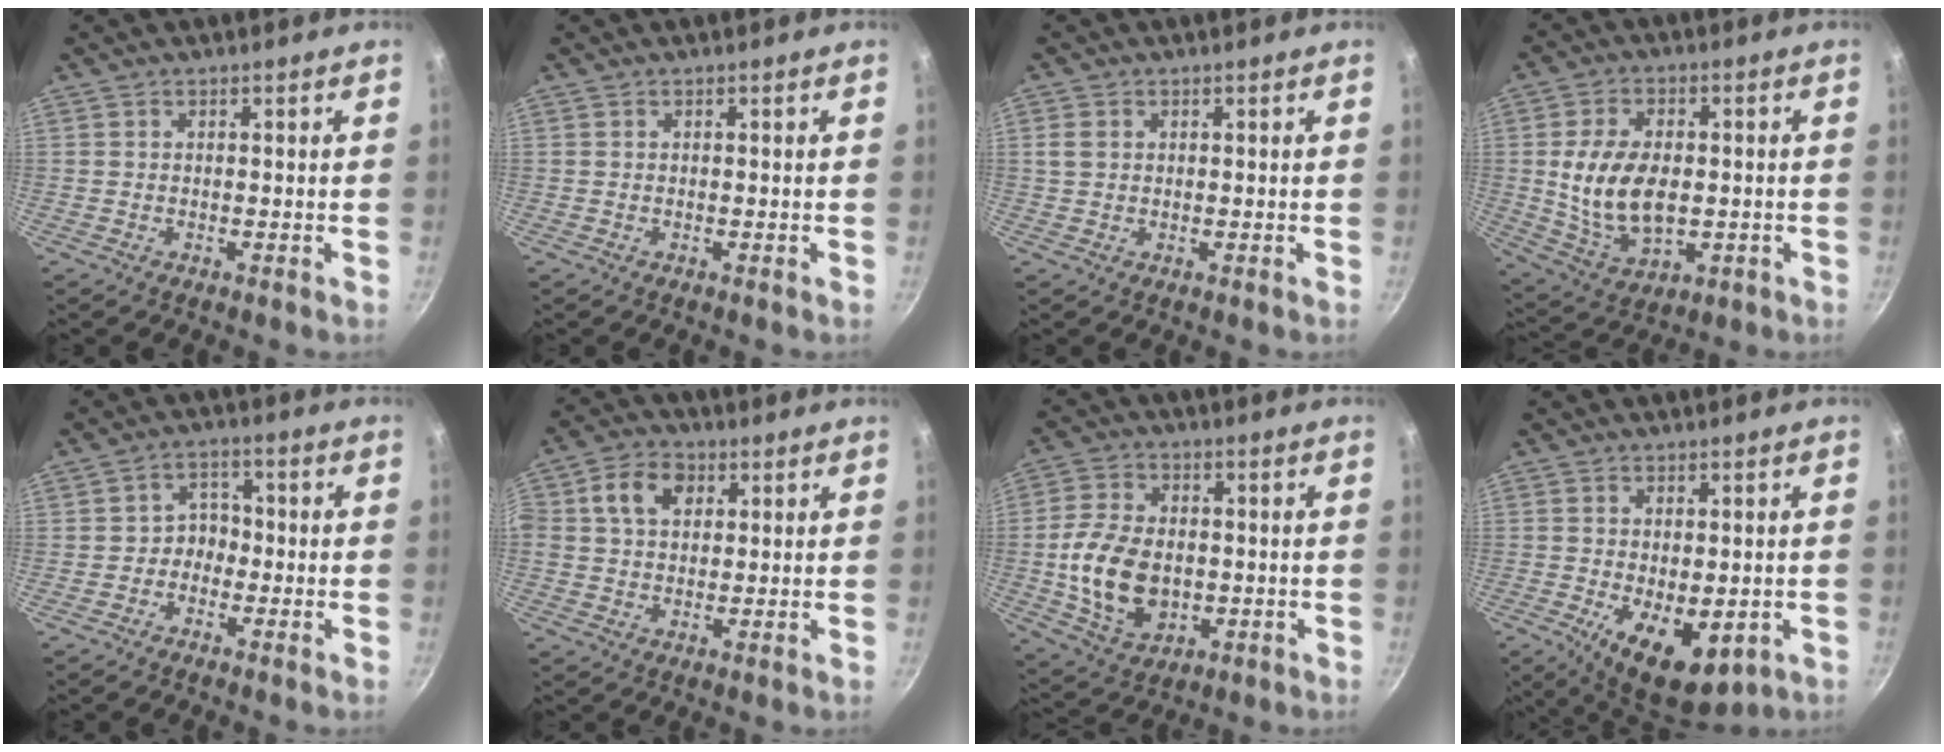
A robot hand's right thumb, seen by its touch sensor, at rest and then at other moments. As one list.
[{"total": 0.0}, {"total": 2.3, "force": [0.6, 1.8, 1.4], "torque": [-0.024, 0.005, 0.013]}, {"total": 14.1, "force": [-0.5, 8.8, 11.1], "torque": [-0.188, 0.000, 0.004]}, {"total": 3.8, "force": [-1.4, 3.2, 1.5], "torque": [0.007, 0.024, -0.031]}, {"total": 7.7, "force": [2.2, 5.8, 4.6], "torque": [-0.067, 0.008, 0.023]}, {"total": 14.1, "force": [-1.4, 9.7, 10.2], "torque": [-0.177, 0.003, -0.017]}, {"total": 11.7, "force": [-3.3, 6.0, 9.5], "torque": [-0.127, -0.012, -0.033]}]